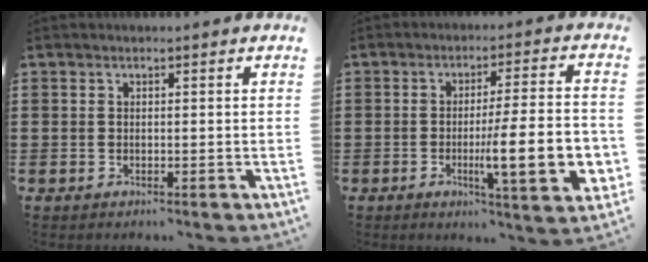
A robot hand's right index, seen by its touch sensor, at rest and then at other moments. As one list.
[{"total": 13.1, "force": [-2.8, 2.3, 12.6], "torque": [-0.195, -0.016, -0.053]}]